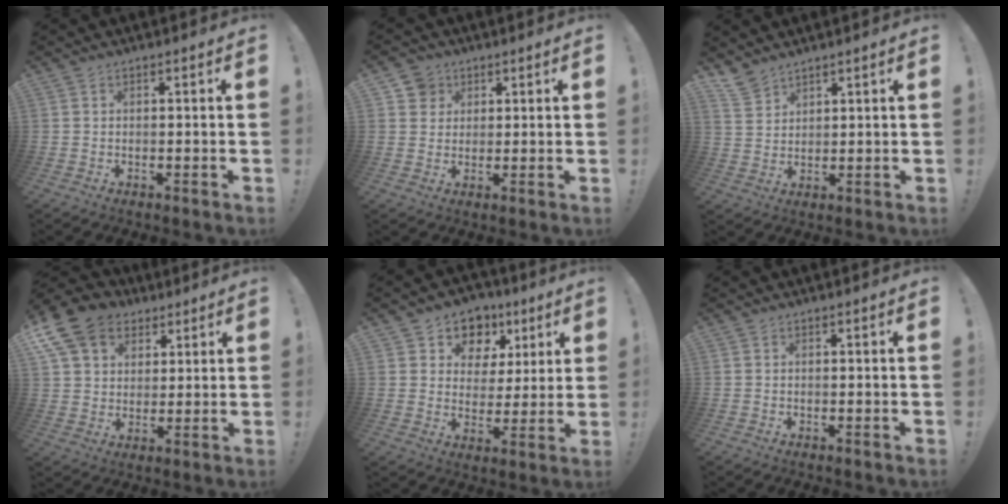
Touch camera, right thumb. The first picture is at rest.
{"total": 5.4, "force": [2.6, 4.6, 0.8], "torque": [-0.013, -0.010, 0.051]}
{"total": 5.7, "force": [4.8, 2.7, 1.3], "torque": [-0.024, -0.034, 0.093]}
{"total": 14.1, "force": [7.1, 10.5, 6.2], "torque": [-0.106, -0.030, 0.144]}
{"total": 9.6, "force": [4.7, 7.8, 2.7], "torque": [-0.047, -0.026, 0.094]}
{"total": 0.0}